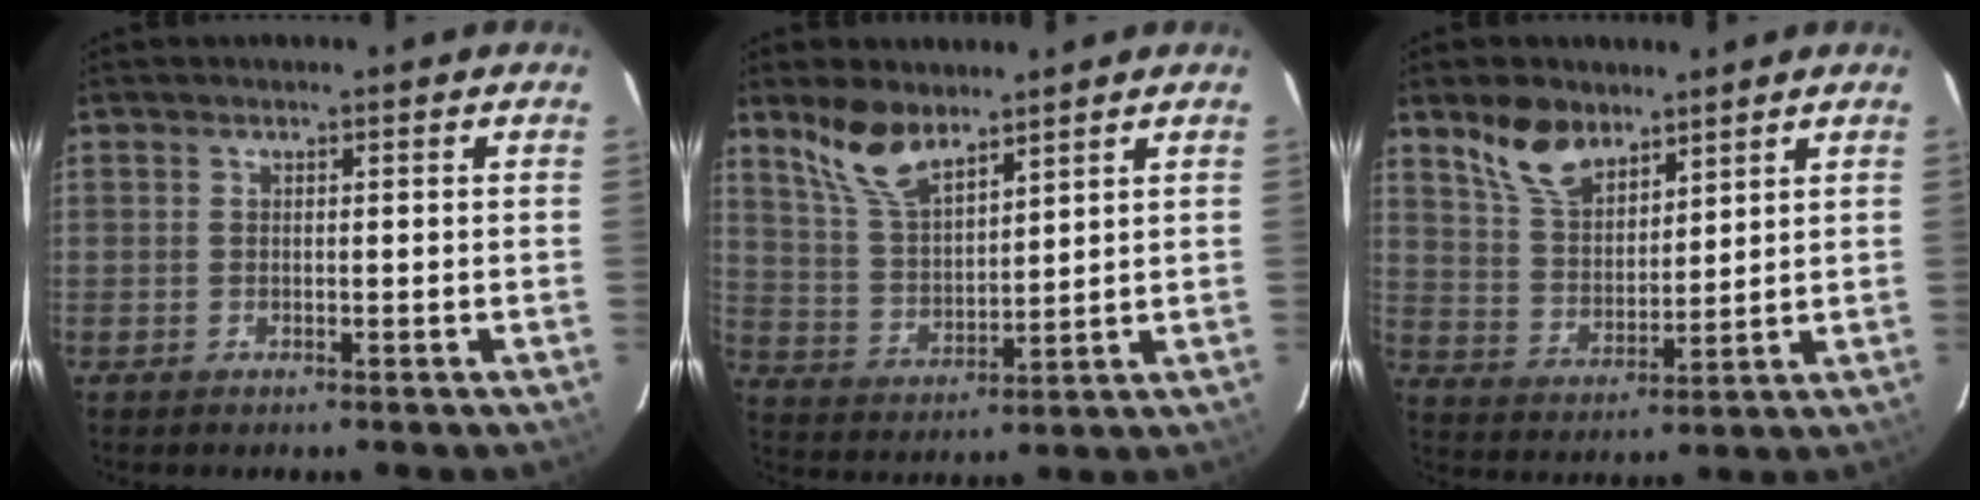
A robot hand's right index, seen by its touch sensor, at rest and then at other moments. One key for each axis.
{"total": 9.5, "fx": 7.1, "fy": 3.5, "fz": 5.1, "tx": -0.101, "ty": 0.009, "tz": 0.151}
{"total": 9.8, "fx": 7.0, "fy": 5.0, "fz": 4.7, "tx": -0.089, "ty": 0.019, "tz": 0.142}